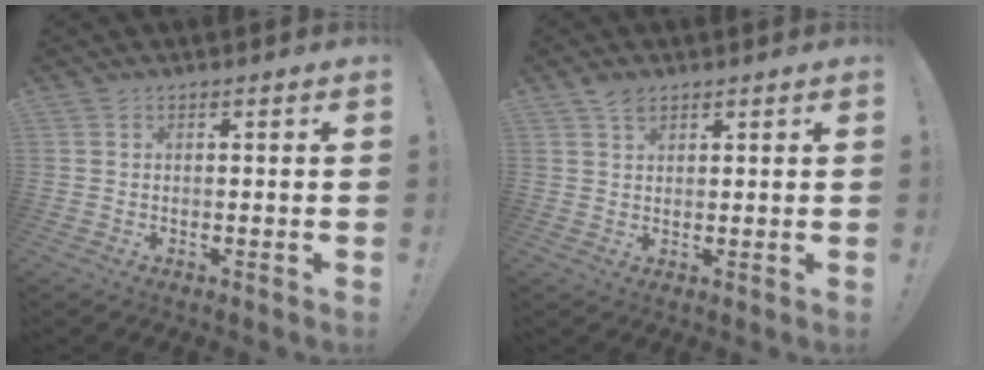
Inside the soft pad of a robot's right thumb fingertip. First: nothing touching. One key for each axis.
{"total": 3.0, "fx": 2.2, "fy": 1.4, "fz": 1.4, "tx": -0.015, "ty": -0.011, "tz": 0.039}